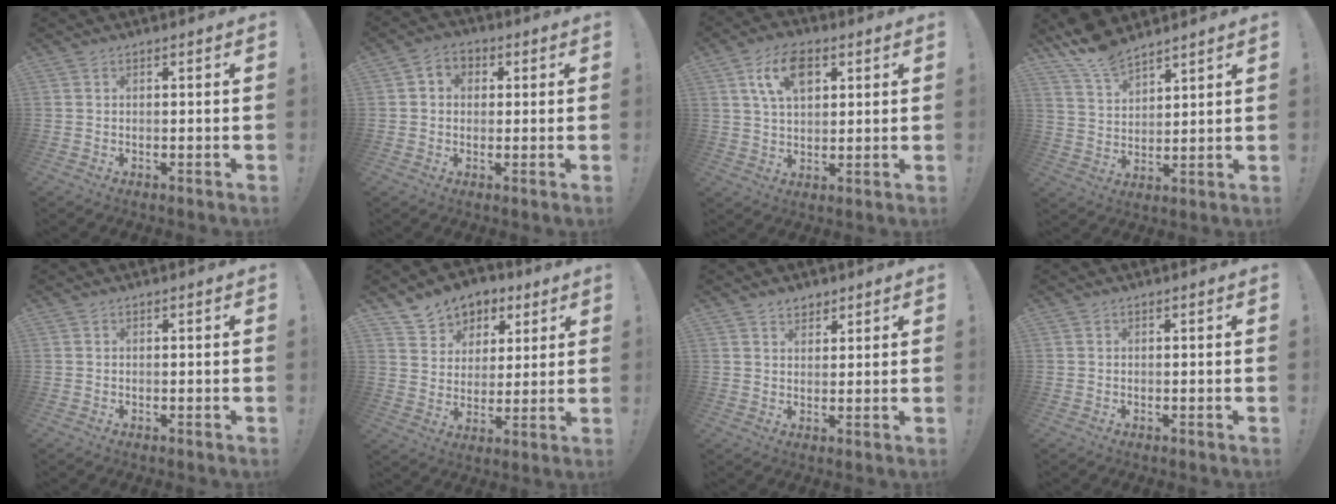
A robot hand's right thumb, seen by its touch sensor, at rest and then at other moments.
{"total": 4.2, "force": [0.5, 3.8, 1.8], "torque": [-0.025, 0.005, 0.009]}
{"total": 10.8, "force": [4.5, 6.5, 7.4], "torque": [-0.123, 0.004, 0.083]}
{"total": 9.5, "force": [8.3, 3.3, 3.1], "torque": [-0.070, -0.054, 0.161]}
{"total": 0.0}
{"total": 8.6, "force": [5.0, 6.8, 1.5], "torque": [-0.016, -0.042, 0.100]}
{"total": 3.8, "force": [2.9, 2.3, 0.8], "torque": [0.000, -0.017, 0.051]}
{"total": 0.0}